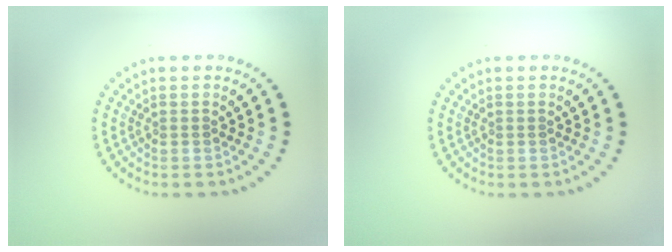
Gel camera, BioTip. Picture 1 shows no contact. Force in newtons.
{"total": 0.0}